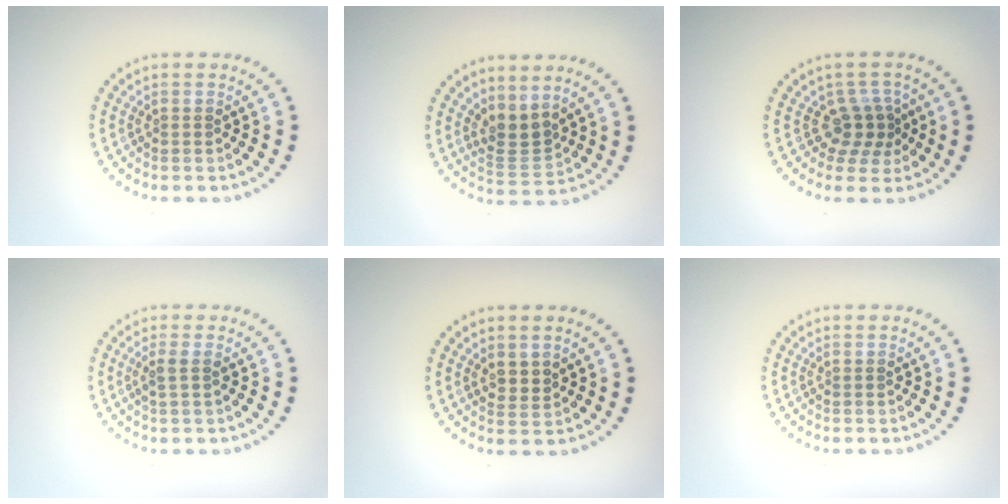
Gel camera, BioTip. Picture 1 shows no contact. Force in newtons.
{"total": 2.5, "press": 1.9, "slide": 1.6}
{"total": 2.9, "press": 2.1, "slide": 1.9}
{"total": 1.5, "press": 1.2, "slide": 0.8}
{"total": 1.5, "press": 1.3, "slide": 0.7}
{"total": 0.0}